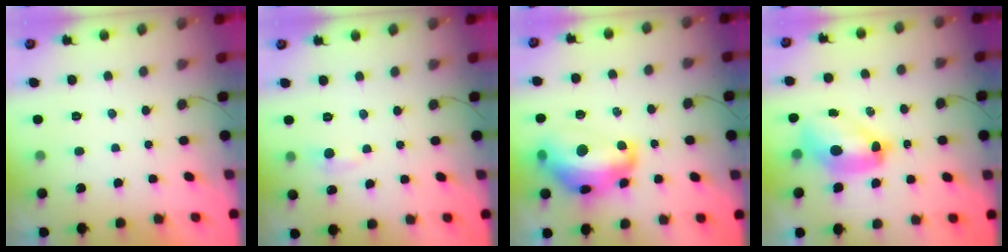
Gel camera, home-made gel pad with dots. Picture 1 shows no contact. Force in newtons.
{"total": 5.0, "press": 5.0, "slide": 0.7}
{"total": 17.5, "press": 17.5, "slide": 1.4}
{"total": 10.6, "press": 10.6, "slide": 1.2}